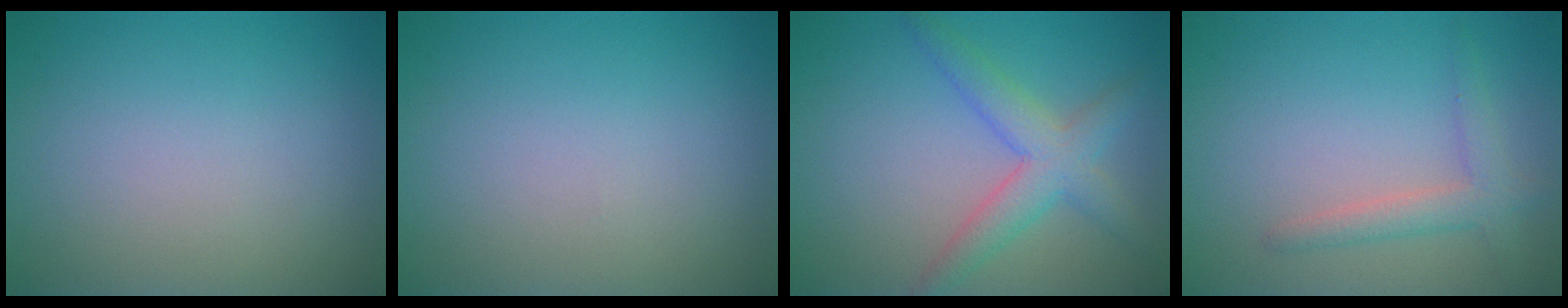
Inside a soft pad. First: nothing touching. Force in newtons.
{"total": 0.0}
{"total": 4.0, "press": 4.0, "slide": 0.2}
{"total": 2.5, "press": 2.5, "slide": 0.1}